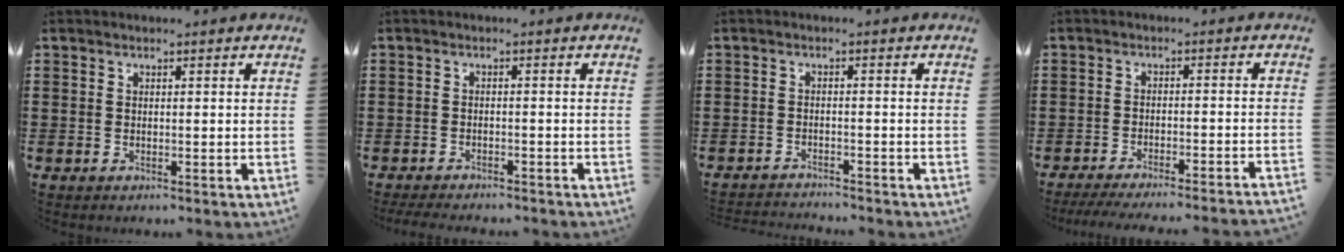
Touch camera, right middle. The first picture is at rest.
{"total": 1.8, "force": [-1.8, 0.1, 0.1], "torque": [-0.007, -0.001, -0.037]}
{"total": 1.8, "force": [-1.8, -0.1, 0.0], "torque": [-0.004, 0.001, -0.038]}
{"total": 3.7, "force": [-3.4, -0.4, 1.3], "torque": [-0.020, -0.004, -0.069]}